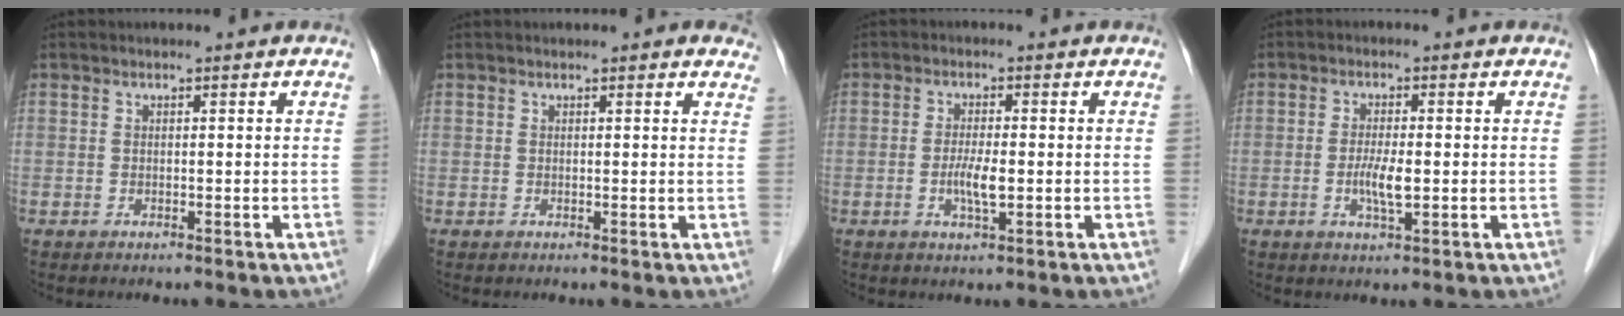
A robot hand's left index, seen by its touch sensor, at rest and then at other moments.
{"total": 3.5, "force": [3.1, 1.0, 1.4], "torque": [-0.006, 0.008, 0.019]}
{"total": 3.6, "force": [-0.8, 0.6, 3.5], "torque": [-0.071, -0.006, -0.014]}
{"total": 3.8, "force": [-0.7, 0.7, 3.7], "torque": [-0.076, -0.007, -0.013]}